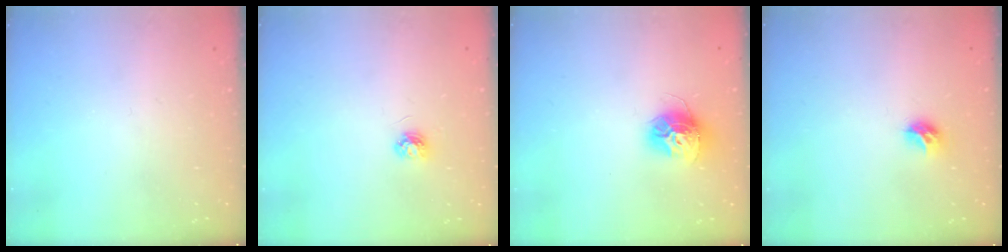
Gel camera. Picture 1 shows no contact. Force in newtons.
{"total": 3.9, "press": 3.9, "slide": 0.4}
{"total": 12.1, "press": 12.0, "slide": 1.0}
{"total": 7.5, "press": 7.4, "slide": 0.7}